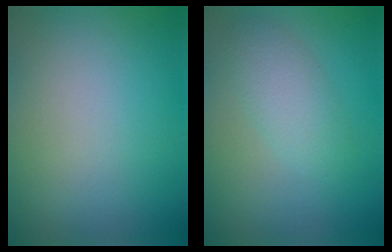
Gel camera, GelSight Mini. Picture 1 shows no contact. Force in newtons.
{"total": 2.8, "press": 2.8, "slide": 0.1}